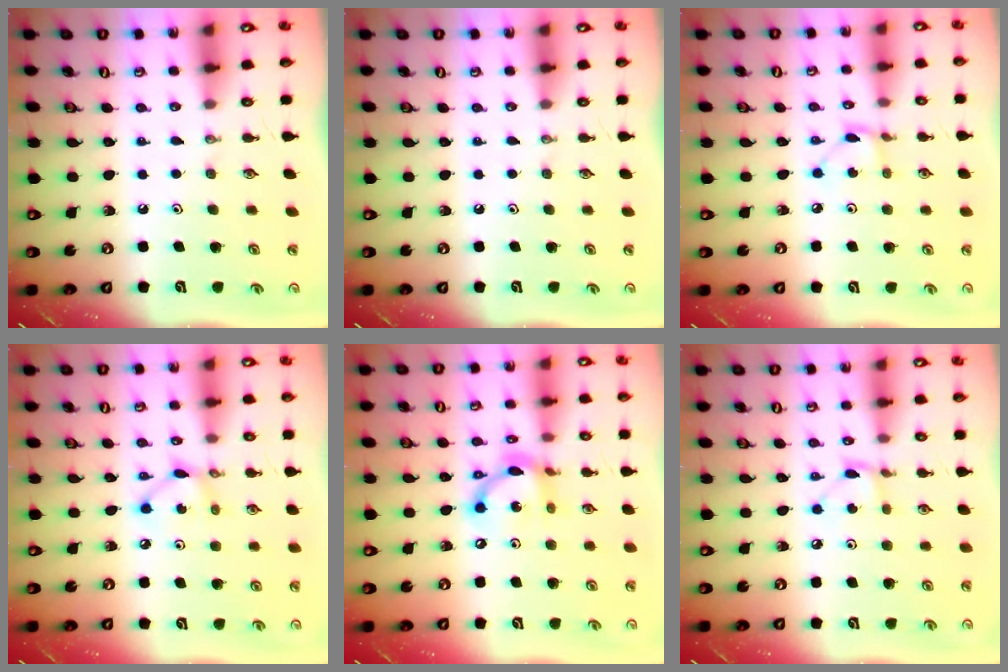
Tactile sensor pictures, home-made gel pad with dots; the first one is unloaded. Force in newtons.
{"total": 0.0}
{"total": 2.2, "press": 2.2, "slide": 0.1}
{"total": 5.1, "press": 5.1, "slide": 0.2}
{"total": 13.0, "press": 12.9, "slide": 0.9}
{"total": 3.5, "press": 3.5, "slide": 0.0}